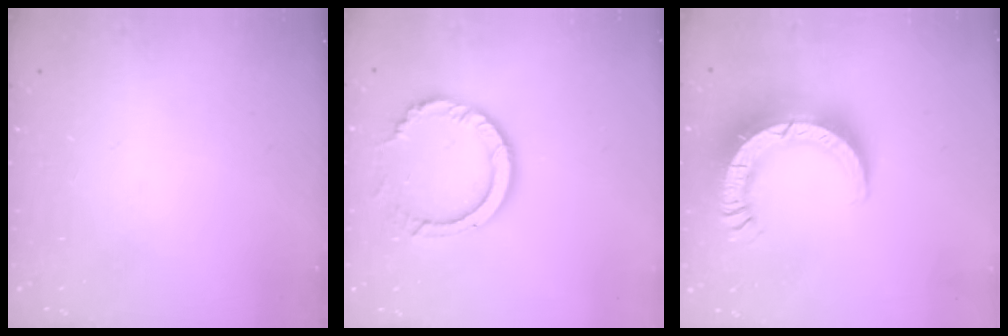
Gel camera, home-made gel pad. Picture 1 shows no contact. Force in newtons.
{"total": 10.1, "press": 10.1, "slide": 0.9}
{"total": 15.8, "press": 15.7, "slide": 1.6}